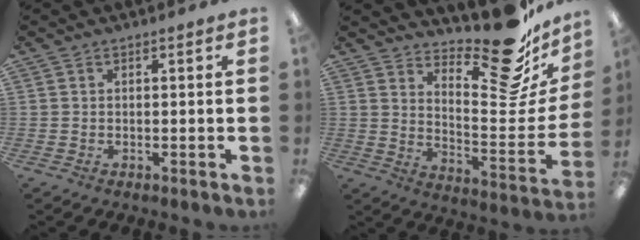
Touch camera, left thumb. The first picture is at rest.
{"total": 19.4, "force": [15.3, 5.4, 10.6], "torque": [-0.127, -0.128, 0.247]}